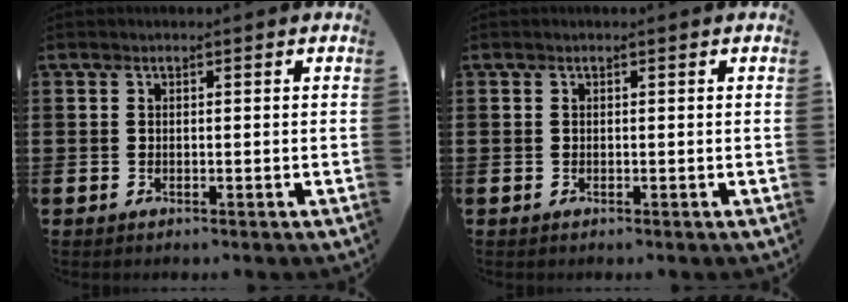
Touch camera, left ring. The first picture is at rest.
{"total": 0.0}